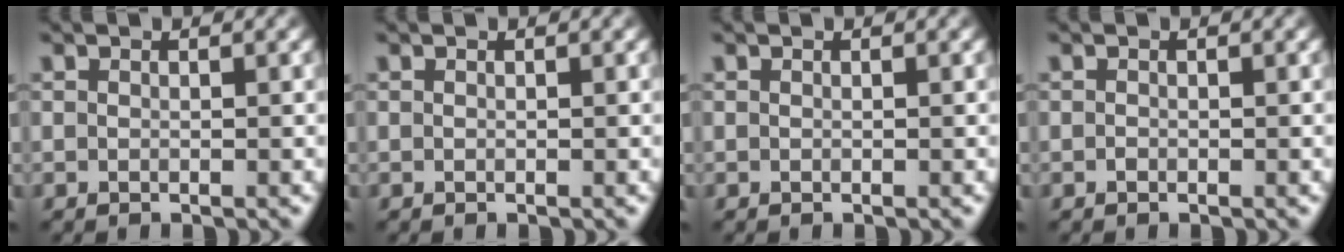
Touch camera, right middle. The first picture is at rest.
{"total": 0.0}
{"total": 0.0}
{"total": 0.0}